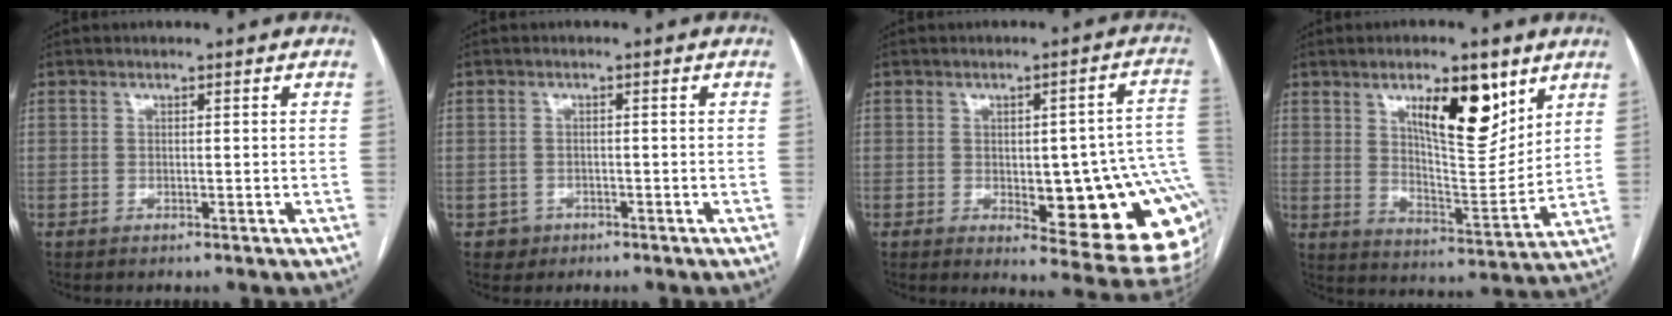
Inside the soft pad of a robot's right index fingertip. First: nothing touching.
{"total": 2.2, "force": [-1.0, 1.9, -0.1], "torque": [0.006, 0.009, -0.016]}
{"total": 19.6, "force": [-2.8, 5.7, 18.5], "torque": [-0.132, 0.017, -0.014]}
{"total": 13.6, "force": [7.1, 4.1, 10.8], "torque": [-0.168, -0.007, 0.121]}